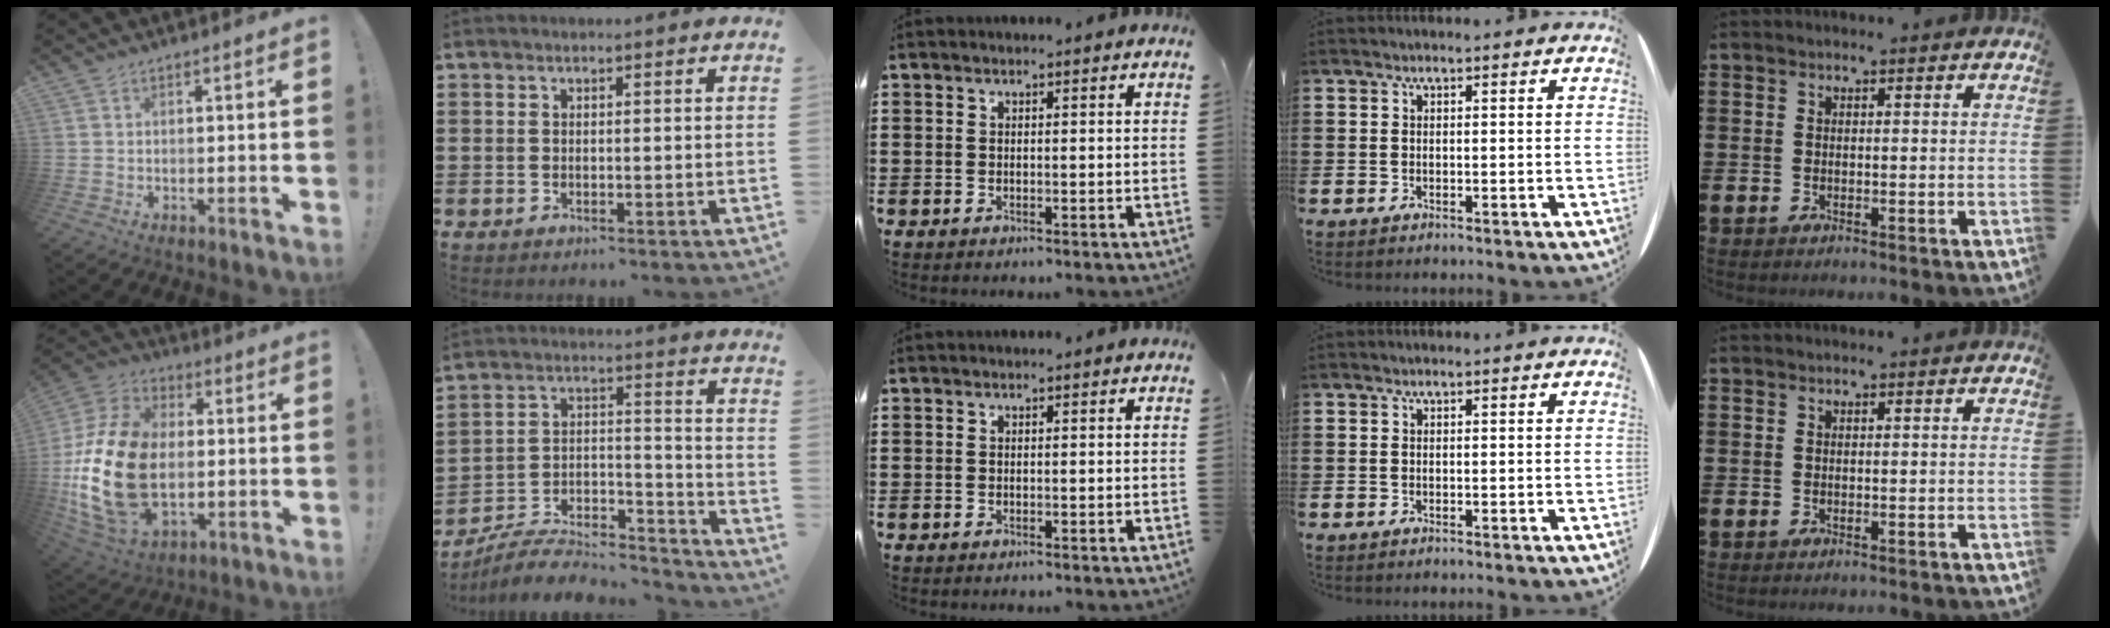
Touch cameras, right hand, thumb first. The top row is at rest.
{"thumb": {"total": 24.5, "force": [-2.8, 16.2, 18.1], "torque": [-0.359, 0.027, -0.037]}, "index": {"total": 7.4, "force": [-6.8, 2.2, 2.0], "torque": [-0.035, 0.011, -0.132]}}